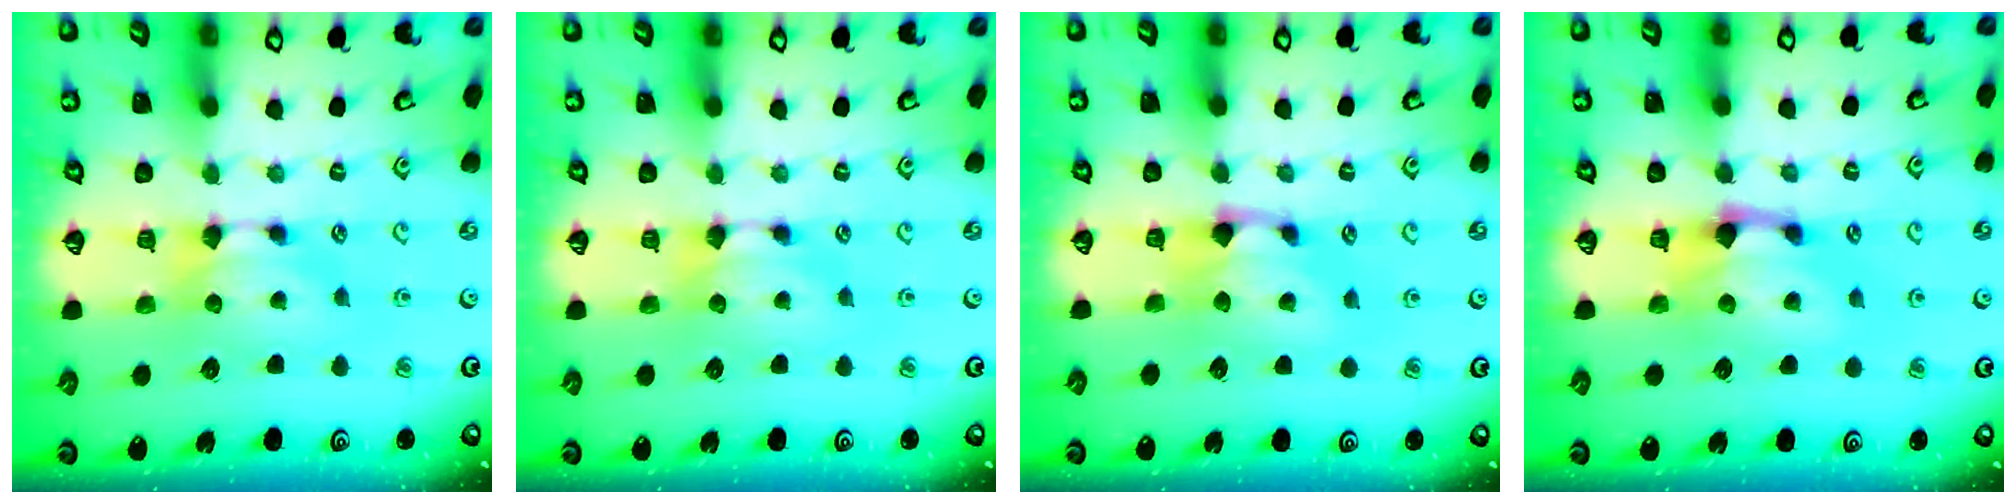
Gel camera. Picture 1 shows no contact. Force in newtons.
{"total": 0.0}
{"total": 1.2, "press": 0.4, "slide": 1.1}
{"total": 2.5, "press": 2.0, "slide": 1.5}